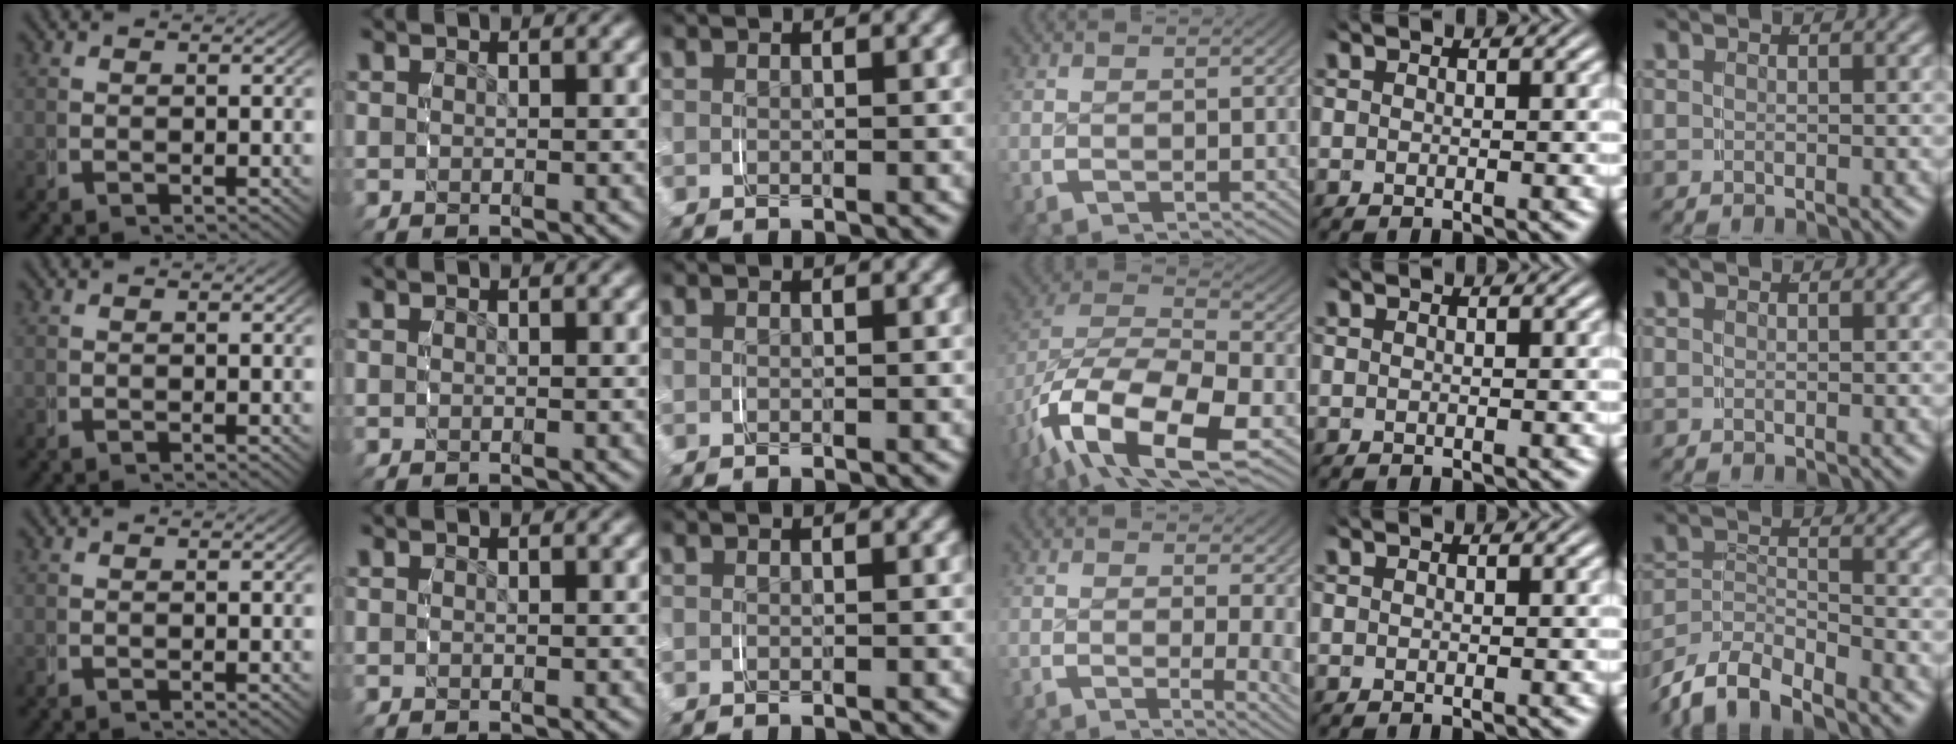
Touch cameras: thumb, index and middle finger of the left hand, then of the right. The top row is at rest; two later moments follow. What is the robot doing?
{"motion": "grasp_and_lifting", "object": "keyboard"}